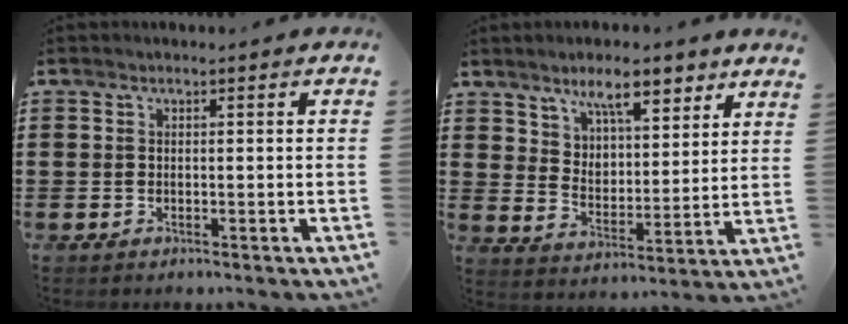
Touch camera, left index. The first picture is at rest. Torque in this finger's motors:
{"motor_torque": [1.07, -1.07, 0.40, 0.12]}